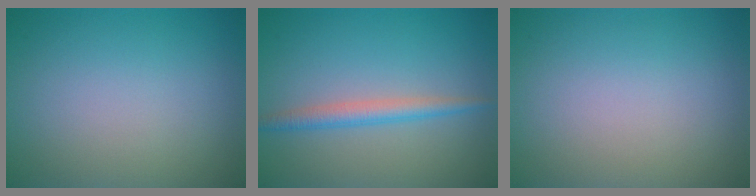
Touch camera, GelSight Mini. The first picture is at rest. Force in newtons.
{"total": 2.3, "press": 2.3, "slide": 0.1}
{"total": 0.0}